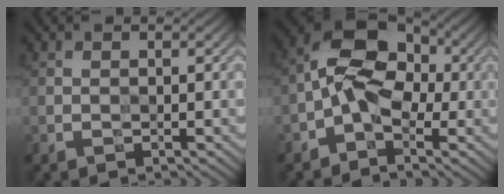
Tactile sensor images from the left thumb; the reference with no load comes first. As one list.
[{"total": 7.4, "force": [-1.4, 4.7, 5.6], "torque": [-0.104, 0.022, -0.046]}]